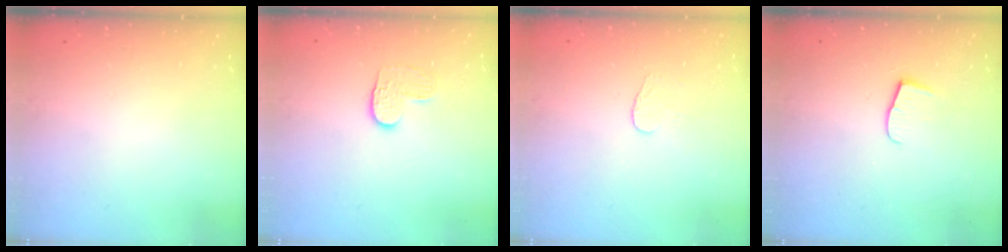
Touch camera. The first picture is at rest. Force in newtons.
{"total": 4.3, "press": 4.3, "slide": 0.5}
{"total": 3.2, "press": 3.2, "slide": 0.3}
{"total": 6.5, "press": 6.5, "slide": 0.7}